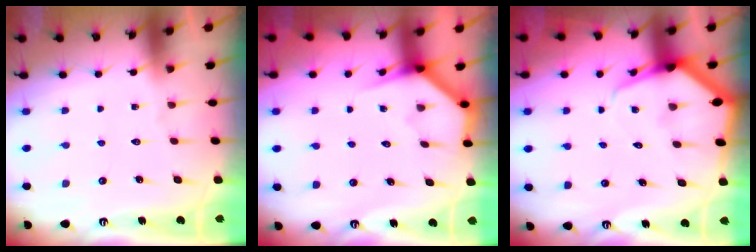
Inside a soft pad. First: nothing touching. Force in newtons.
{"total": 3.9, "press": 3.9, "slide": 0.2}
{"total": 6.1, "press": 6.0, "slide": 0.5}